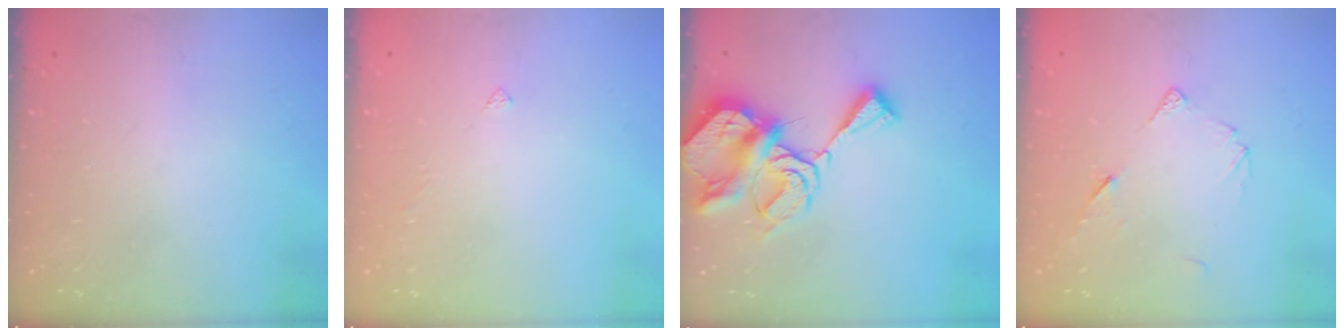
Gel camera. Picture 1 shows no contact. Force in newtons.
{"total": 1.5, "press": 1.4, "slide": 0.3}
{"total": 14.4, "press": 14.3, "slide": 1.5}
{"total": 6.3, "press": 6.2, "slide": 0.8}